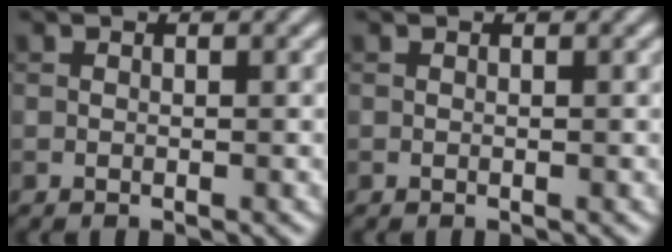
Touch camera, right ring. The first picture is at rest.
{"total": 0.0}